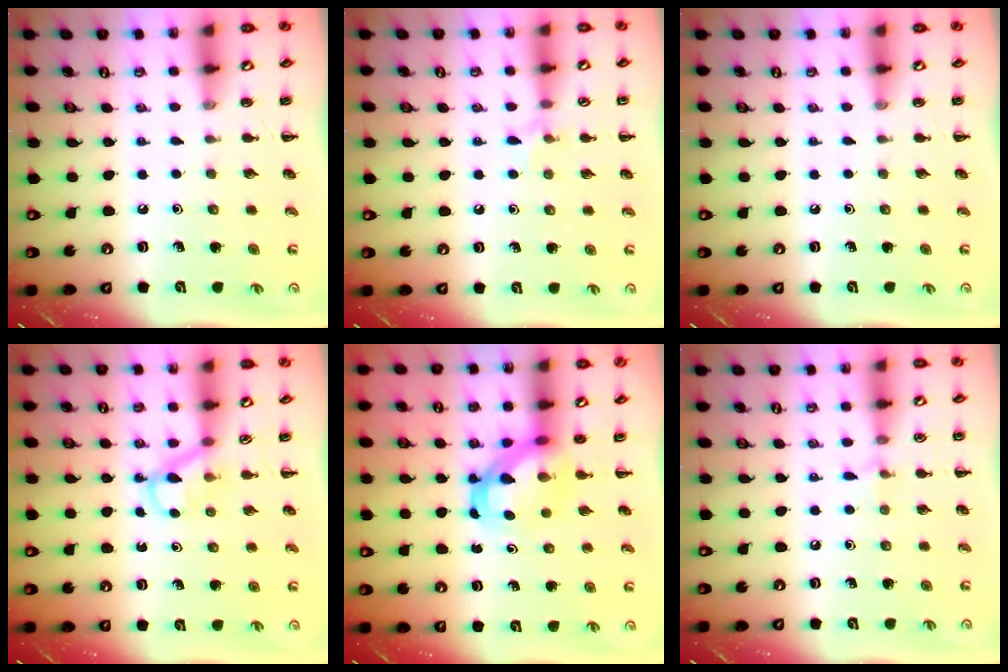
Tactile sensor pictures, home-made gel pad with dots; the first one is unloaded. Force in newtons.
{"total": 6.1, "press": 5.9, "slide": 1.8}
{"total": 0.0}
{"total": 3.7, "press": 3.5, "slide": 1.2}
{"total": 5.2, "press": 5.0, "slide": 1.3}
{"total": 4.7, "press": 4.4, "slide": 1.6}